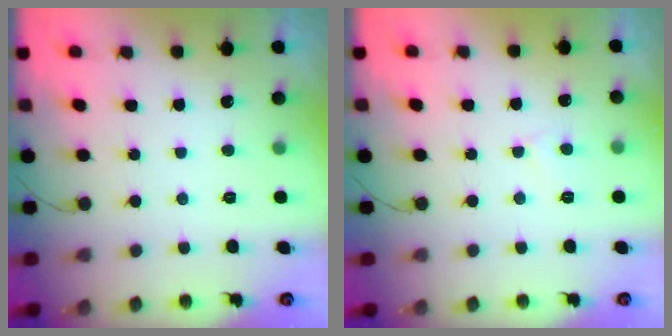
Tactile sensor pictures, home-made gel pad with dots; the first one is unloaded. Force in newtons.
{"total": 2.6, "press": 2.6, "slide": 0.2}